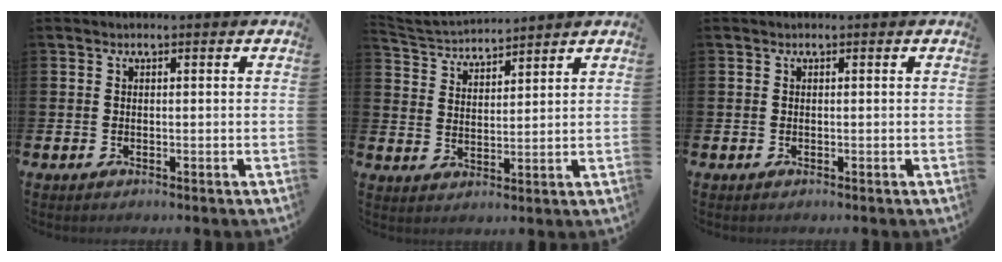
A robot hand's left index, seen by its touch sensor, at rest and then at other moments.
{"total": 3.6, "force": [3.6, 0.4, -0.1], "torque": [-0.015, -0.027, 0.061]}
{"total": 0.0}